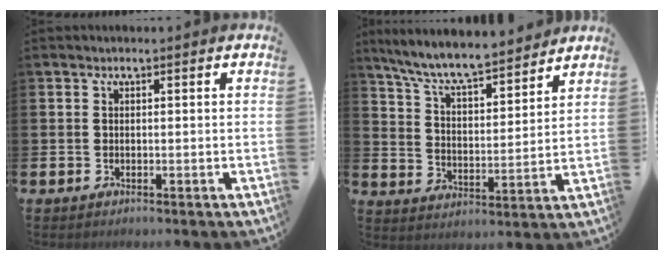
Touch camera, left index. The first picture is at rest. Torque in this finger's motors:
{"motor_torque": [0.22, -0.28, 0.96, 0.21]}